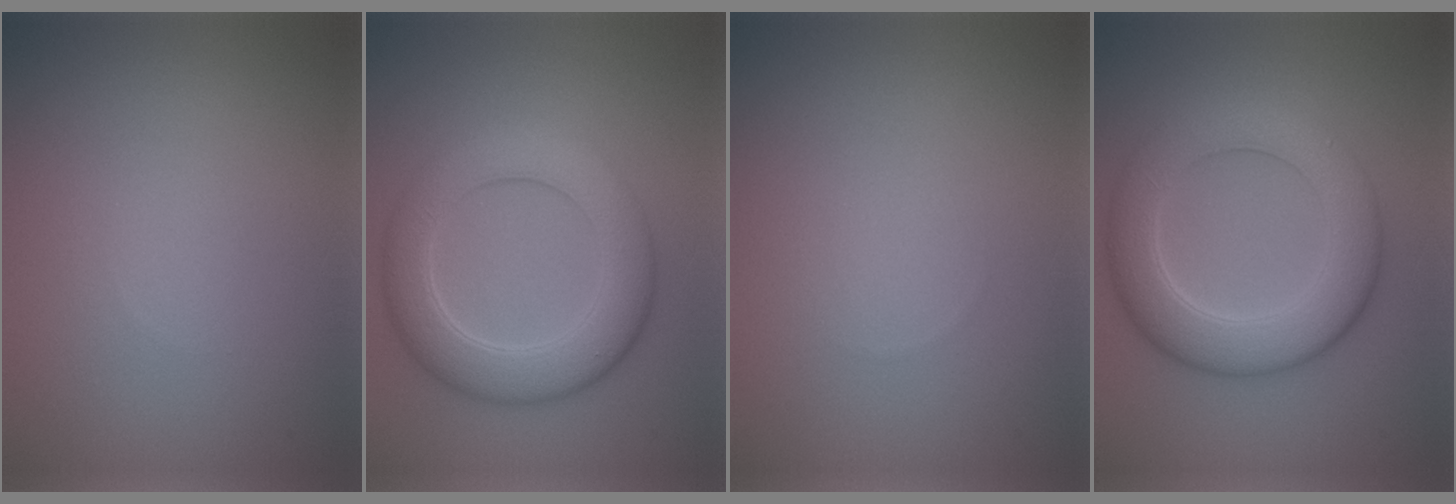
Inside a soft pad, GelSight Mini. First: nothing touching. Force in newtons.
{"total": 6.1, "press": 6.1, "slide": 0.5}
{"total": 0.0}
{"total": 6.8, "press": 6.8, "slide": 0.2}